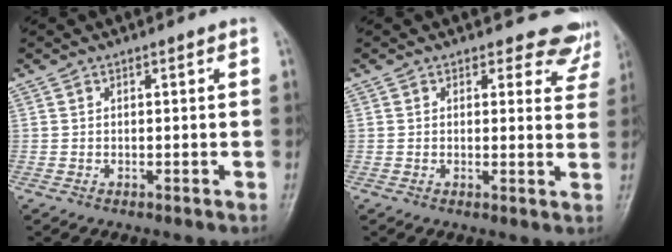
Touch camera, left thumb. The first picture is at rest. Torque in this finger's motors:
{"motor_torque": [-0.17, 0.18, -0.01, 0.04, 0.03]}